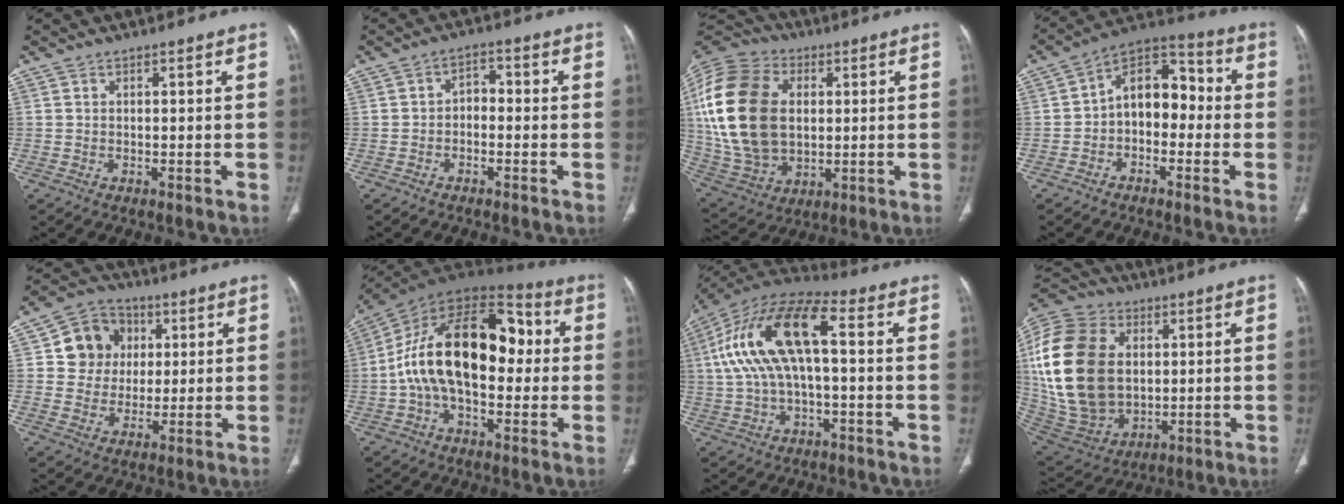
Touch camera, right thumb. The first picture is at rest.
{"total": 3.2, "force": [-1.0, 2.2, 2.0], "torque": [-0.020, 0.023, -0.028]}
{"total": 25.5, "force": [2.9, 17.4, 18.4], "torque": [-0.387, -0.004, 0.064]}
{"total": 11.3, "force": [-1.4, 7.6, 8.2], "torque": [-0.088, 0.046, -0.042]}
{"total": 10.4, "force": [2.4, 9.5, 3.5], "torque": [-0.016, 0.000, 0.036]}
{"total": 23.0, "force": [0.7, 13.0, 18.9], "torque": [-0.315, 0.049, 0.001]}
{"total": 18.0, "force": [1.8, 7.8, 16.1], "torque": [-0.322, 0.049, 0.027]}
{"total": 27.0, "force": [3.1, 19.1, 18.9], "torque": [-0.391, -0.005, 0.072]}